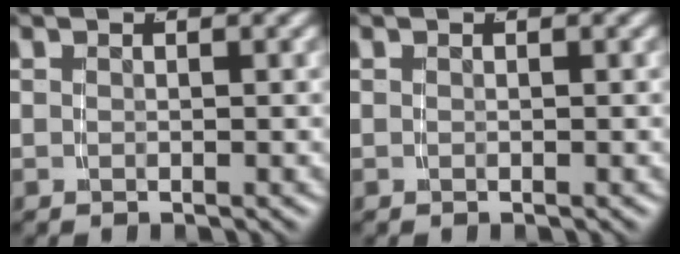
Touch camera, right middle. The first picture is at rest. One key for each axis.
{"total": 0.0}